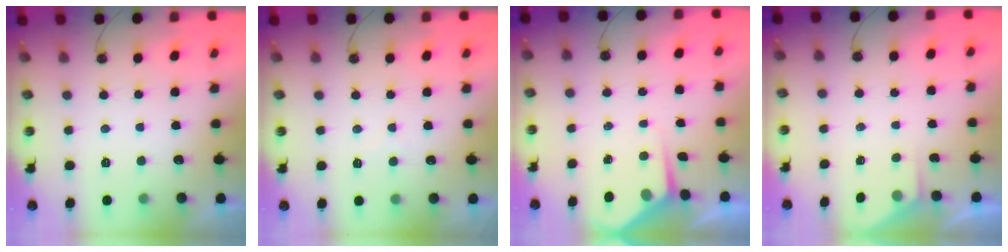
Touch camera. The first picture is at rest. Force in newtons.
{"total": 2.7, "press": 2.7, "slide": 0.3}
{"total": 4.2, "press": 4.2, "slide": 0.5}
{"total": 1.8, "press": 1.7, "slide": 0.3}